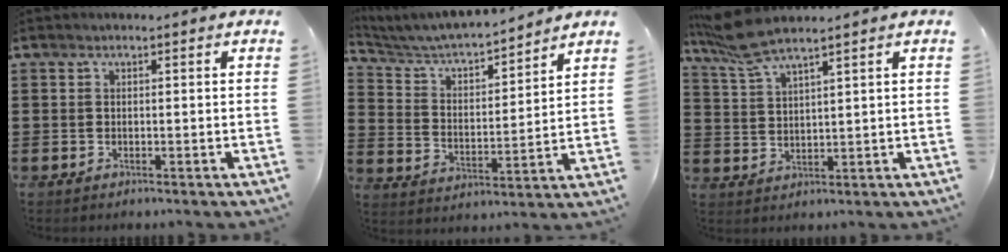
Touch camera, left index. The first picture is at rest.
{"total": 4.9, "force": [4.7, 0.7, 1.4], "torque": [-0.051, -0.035, 0.071]}
{"total": 6.7, "force": [5.5, 0.8, 3.7], "torque": [-0.088, -0.010, 0.101]}